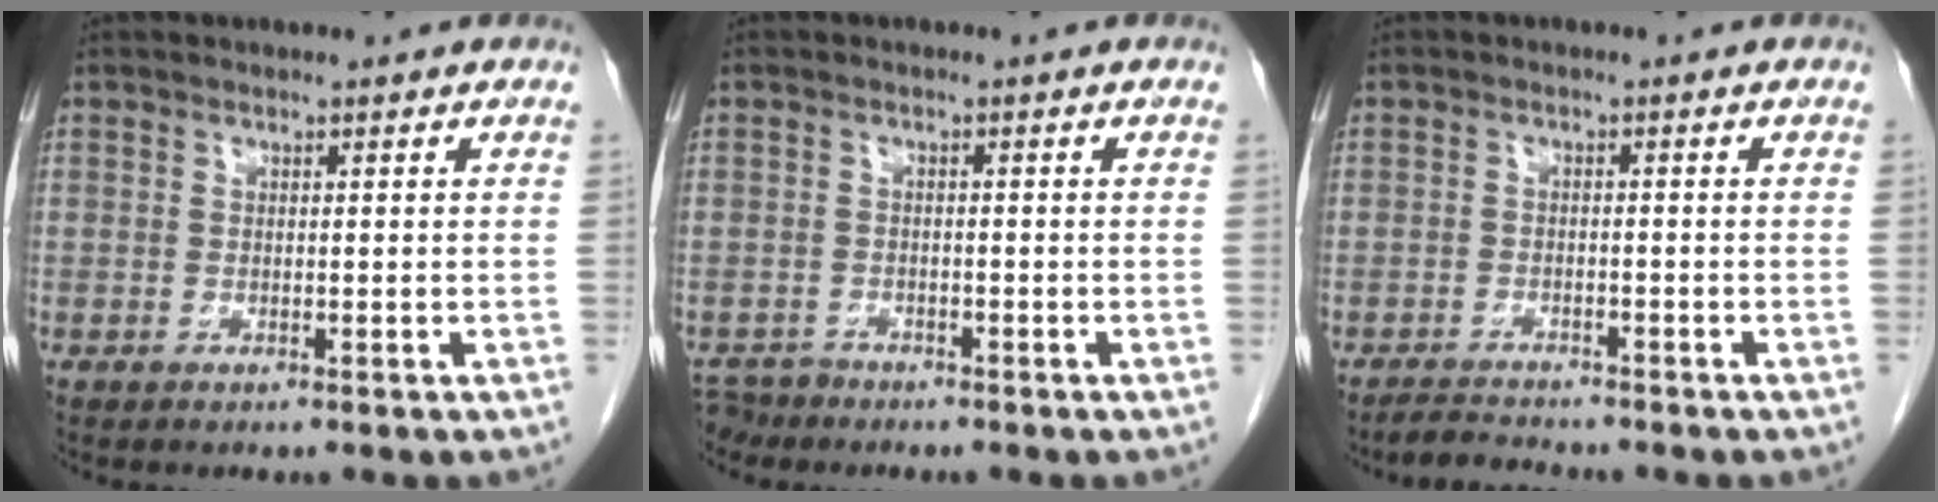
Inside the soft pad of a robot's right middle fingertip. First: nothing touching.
{"total": 2.3, "force": [-2.1, 0.8, -0.4], "torque": [0.005, -0.003, -0.037]}
{"total": 2.9, "force": [-2.8, 0.4, 0.4], "torque": [-0.011, -0.012, -0.049]}